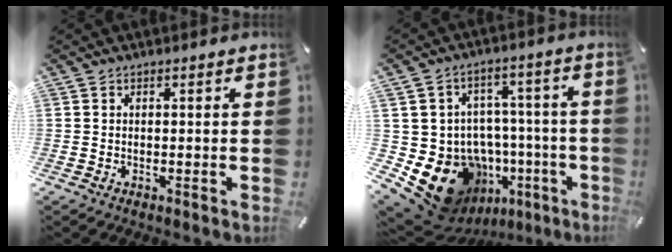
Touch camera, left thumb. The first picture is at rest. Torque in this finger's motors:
{"motor_torque": [1.72, 2.29, 0.45, 0.22, 0.19]}